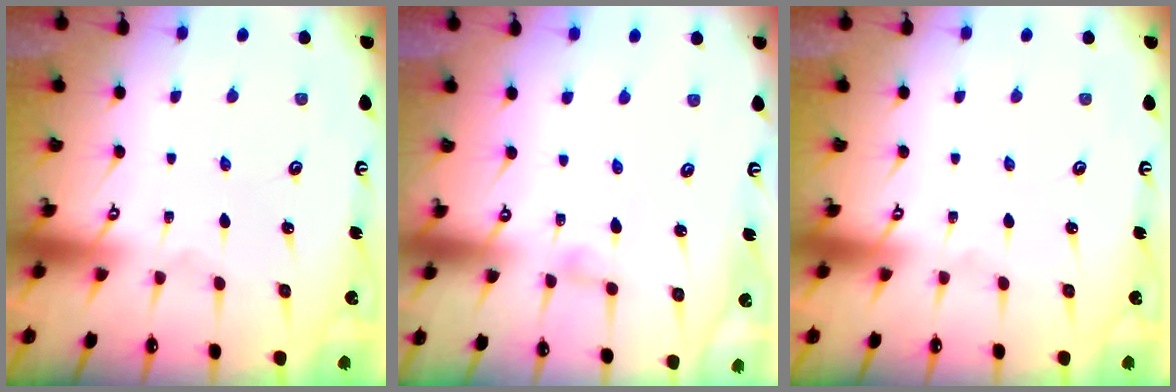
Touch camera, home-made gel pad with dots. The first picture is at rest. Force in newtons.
{"total": 2.5, "press": 2.4, "slide": 0.3}
{"total": 0.0}